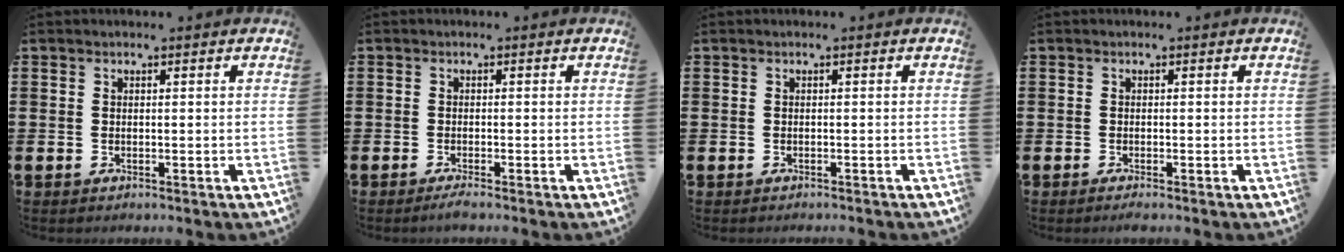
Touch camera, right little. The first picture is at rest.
{"total": 1.0, "force": [-0.7, 0.0, 0.7], "torque": [-0.011, -0.001, -0.014]}
{"total": 0.0}
{"total": 0.6, "force": [-0.4, 0.0, 0.4], "torque": [-0.007, -0.002, -0.007]}